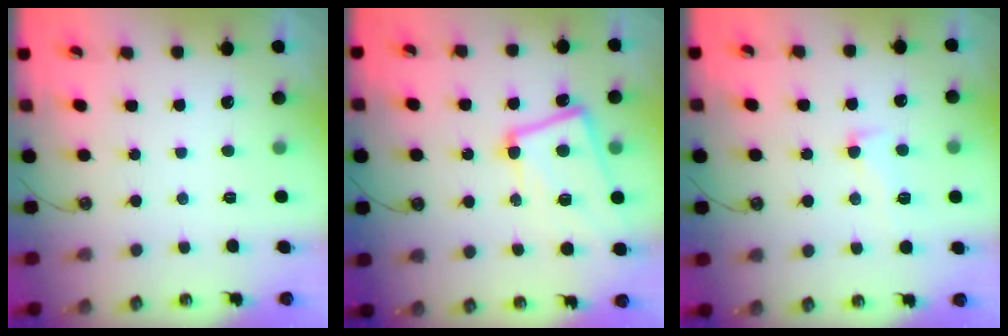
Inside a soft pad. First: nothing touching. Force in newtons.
{"total": 8.3, "press": 8.1, "slide": 1.7}
{"total": 1.8, "press": 0.0, "slide": 1.8}